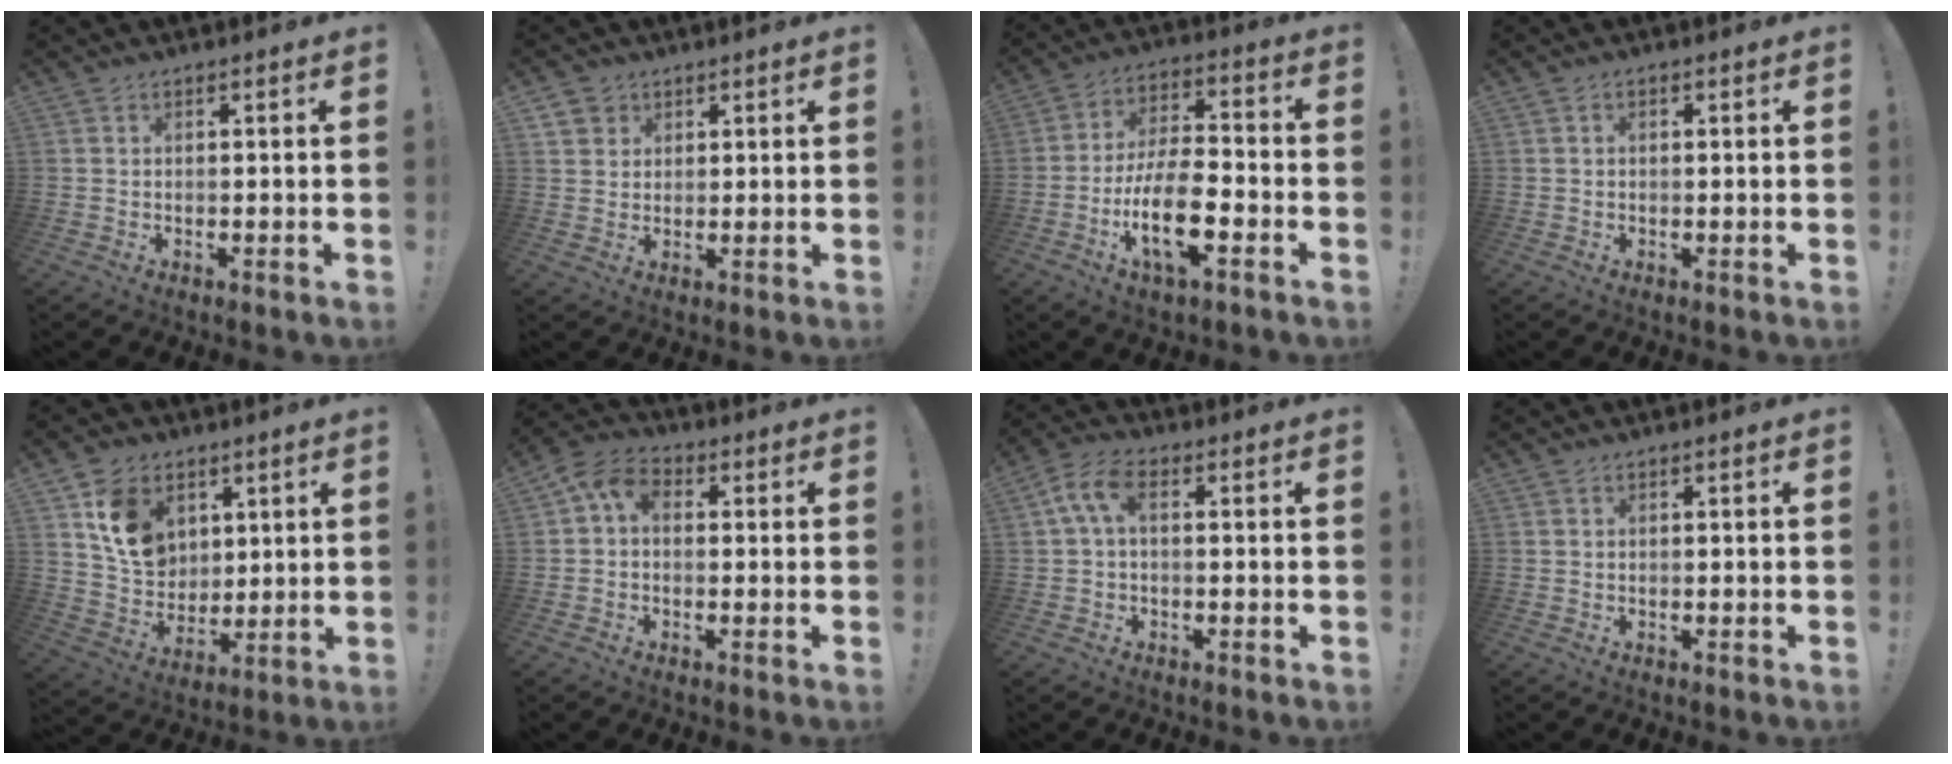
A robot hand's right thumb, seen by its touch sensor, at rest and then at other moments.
{"total": 3.7, "force": [2.1, 3.0, 0.2], "torque": [-0.005, -0.009, 0.039]}
{"total": 15.8, "force": [-6.3, 6.1, 13.2], "torque": [-0.249, 0.023, -0.106]}
{"total": 0.6, "force": [0.0, 0.4, 0.4], "torque": [-0.004, 0.002, -0.001]}
{"total": 13.4, "force": [6.2, 10.1, 6.2], "torque": [-0.107, -0.016, 0.129]}
{"total": 7.0, "force": [1.4, 4.6, 5.0], "torque": [-0.086, 0.008, 0.032]}
{"total": 6.5, "force": [1.1, 3.2, 5.5], "torque": [-0.122, 0.006, 0.023]}
{"total": 0.0}